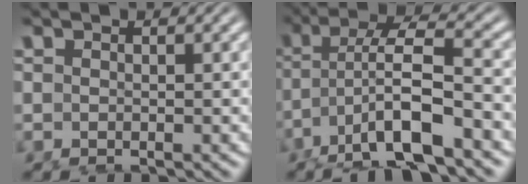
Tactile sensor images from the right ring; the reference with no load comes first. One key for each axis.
{"total": 6.7, "fx": 0.7, "fy": 3.4, "fz": 5.8, "tx": -0.109, "ty": -0.005, "tz": 0.016}